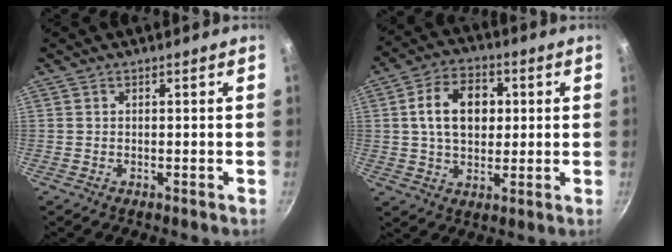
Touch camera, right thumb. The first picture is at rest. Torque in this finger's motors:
{"motor_torque": [0.13, 0.29, 1.38, 0.20, 0.08]}